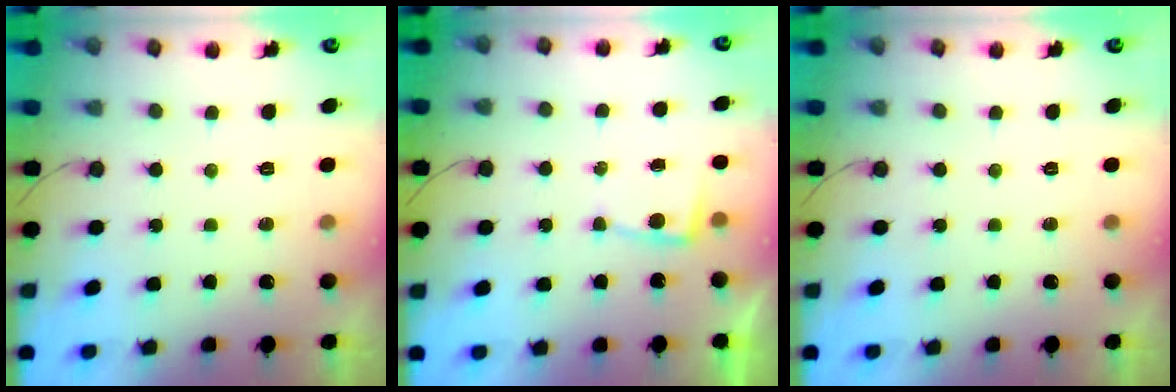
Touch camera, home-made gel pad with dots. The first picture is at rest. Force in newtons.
{"total": 3.2, "press": 3.2, "slide": 0.4}
{"total": 0.0}